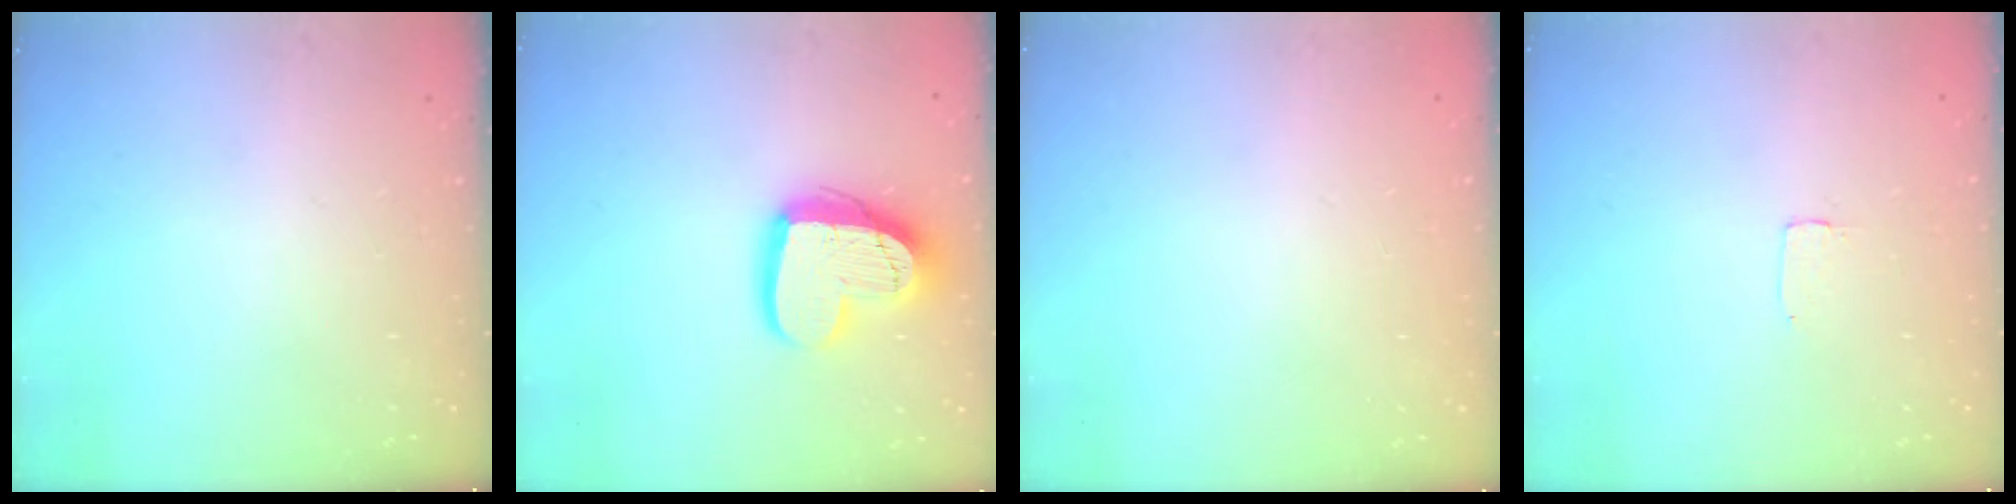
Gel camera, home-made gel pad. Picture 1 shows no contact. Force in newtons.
{"total": 16.3, "press": 16.3, "slide": 1.3}
{"total": 0.0}
{"total": 1.7, "press": 1.7, "slide": 0.1}